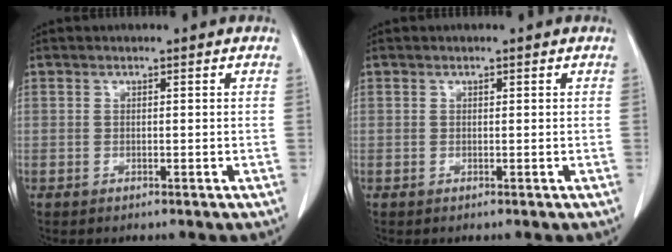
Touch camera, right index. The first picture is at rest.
{"total": 0.0}